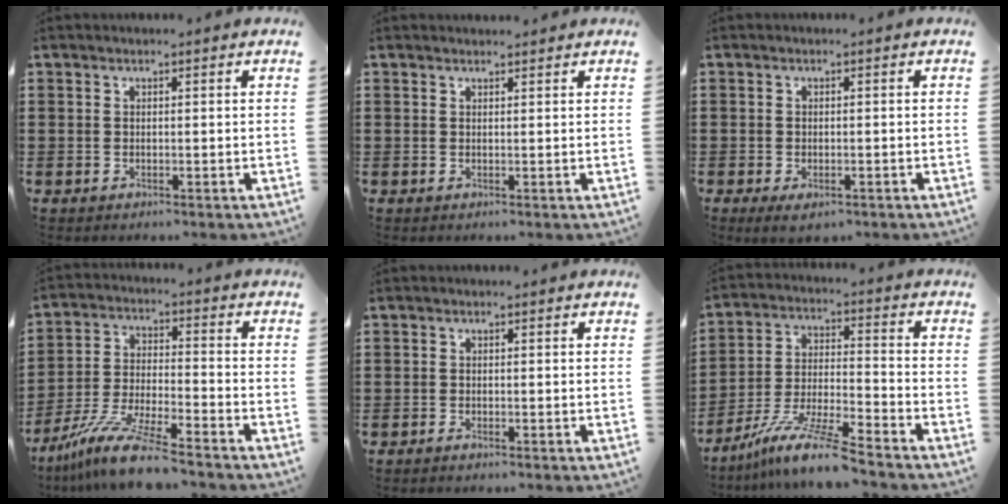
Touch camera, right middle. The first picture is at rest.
{"total": 0.8, "force": [0.7, 0.2, 0.0], "torque": [0.005, -0.003, 0.013]}
{"total": 1.4, "force": [-0.9, 0.5, 1.0], "torque": [-0.020, -0.003, -0.017]}
{"total": 11.1, "force": [-9.4, 0.3, 6.0], "torque": [-0.130, 0.001, -0.188]}
{"total": 0.7, "force": [-0.6, 0.1, 0.3], "torque": [-0.009, -0.004, -0.011]}
{"total": 10.4, "force": [-8.7, 0.0, 5.7], "torque": [-0.114, 0.001, -0.171]}